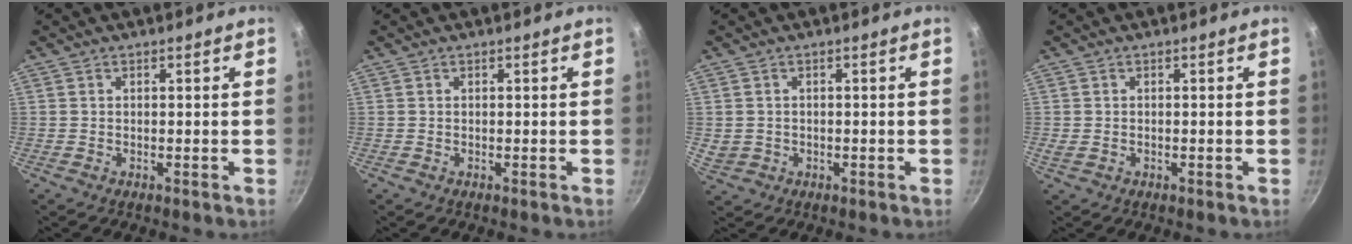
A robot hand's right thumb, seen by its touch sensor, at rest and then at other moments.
{"total": 0.0}
{"total": 2.7, "force": [-0.2, 2.4, 1.3], "torque": [-0.022, 0.005, 0.007]}
{"total": 1.3, "force": [-0.2, 1.0, 0.8], "torque": [-0.015, 0.000, -0.001]}